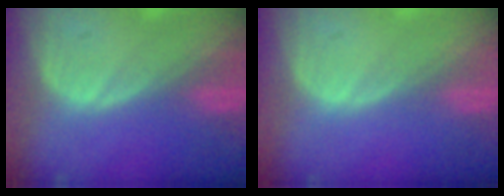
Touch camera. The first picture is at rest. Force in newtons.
{"total": 0.0}